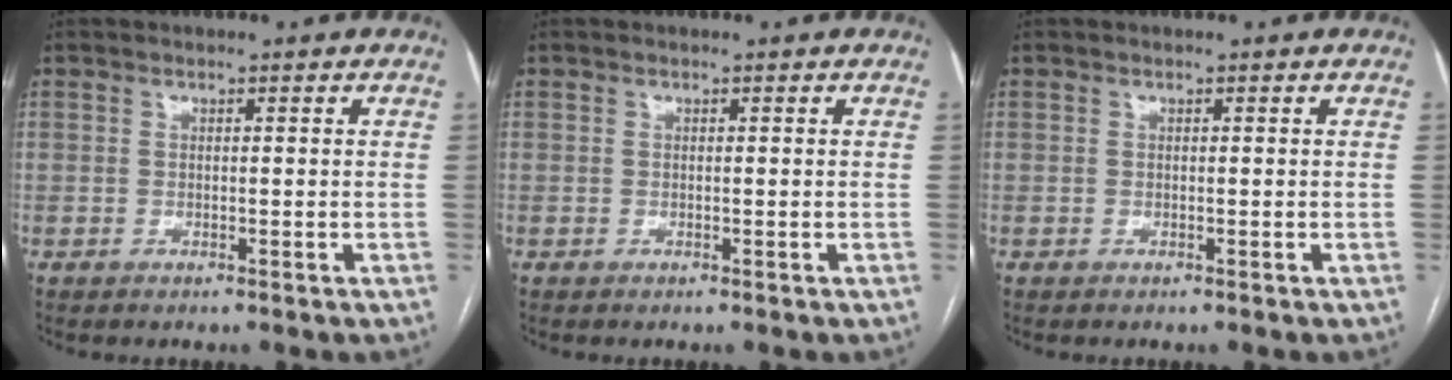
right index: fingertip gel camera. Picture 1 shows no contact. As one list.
[{"total": 0.0}, {"total": 0.0}]